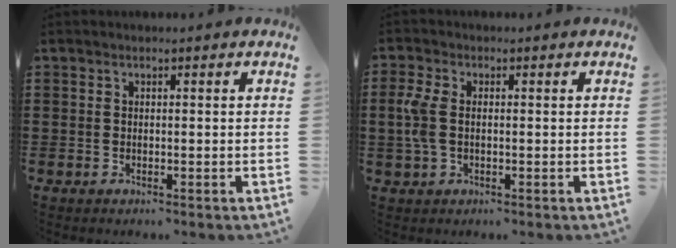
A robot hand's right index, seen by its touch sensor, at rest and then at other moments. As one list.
[{"total": 4.5, "force": [-0.1, 2.5, 3.8], "torque": [-0.104, -0.002, -0.011]}]